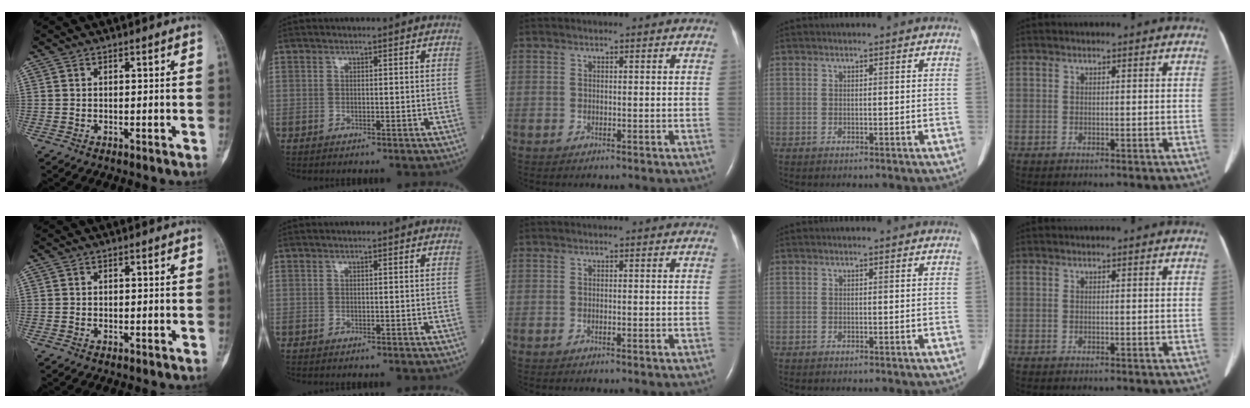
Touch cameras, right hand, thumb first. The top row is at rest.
{"thumb": {"total": 0.7, "force": [-0.1, 0.5, 0.4], "torque": [-0.007, 0.004, -0.002]}, "middle": {"total": 0.6, "force": [-0.3, 0.0, 0.5], "torque": [-0.013, 0.000, -0.001]}}